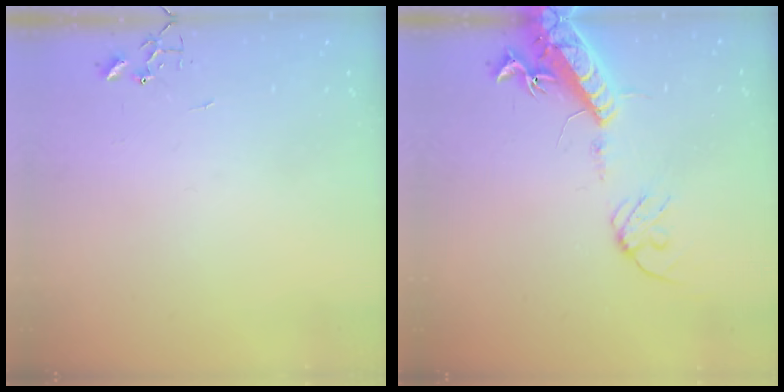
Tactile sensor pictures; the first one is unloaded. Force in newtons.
{"total": 16.1, "press": 15.7, "slide": 3.6}